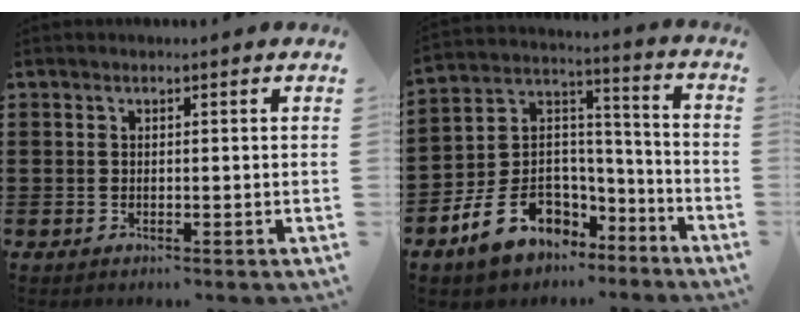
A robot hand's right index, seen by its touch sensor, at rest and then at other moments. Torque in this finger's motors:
{"motor_torque": [1.37, 0.77, 0.58, 0.21]}